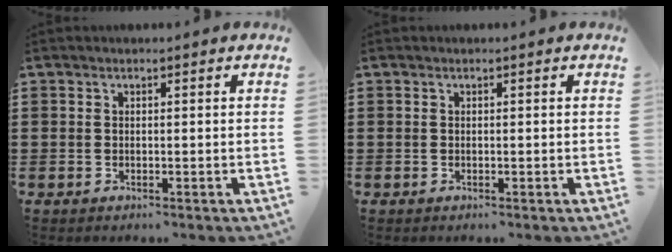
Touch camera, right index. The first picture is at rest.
{"total": 0.0}